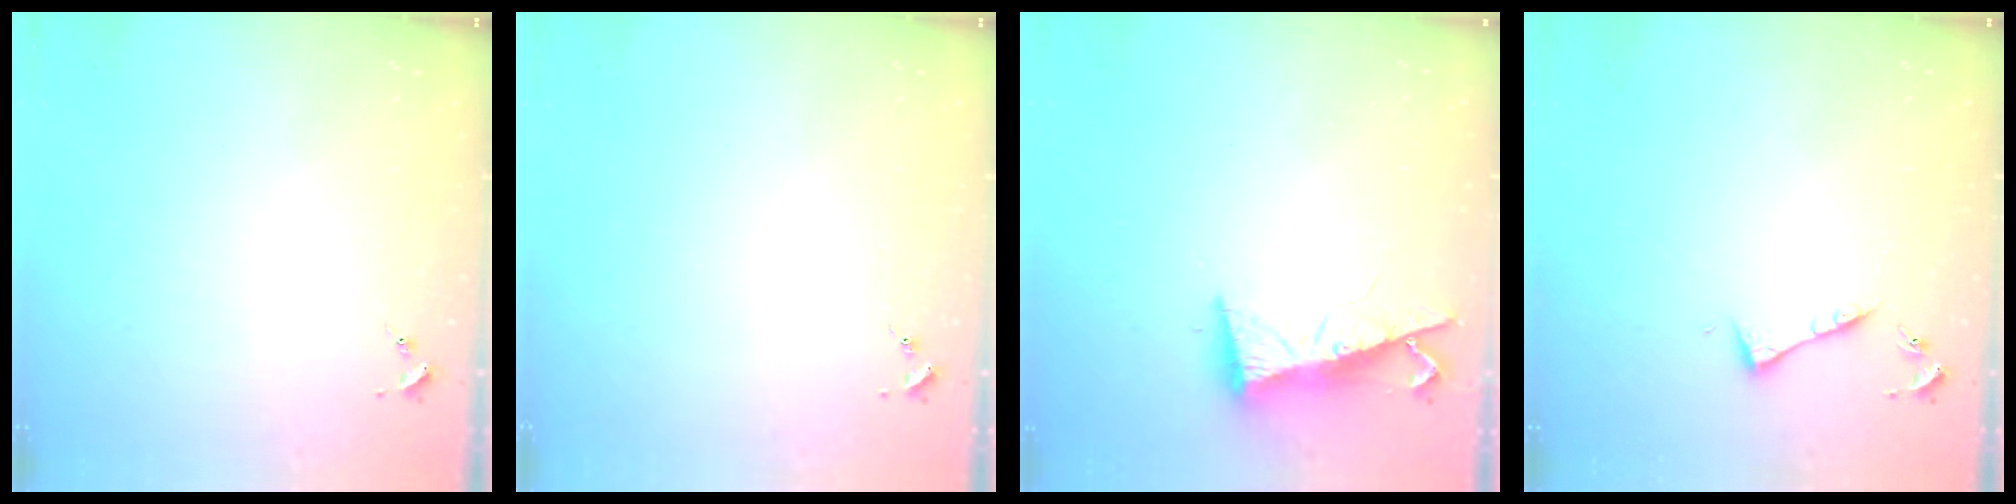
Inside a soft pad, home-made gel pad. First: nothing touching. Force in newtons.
{"total": 0.0}
{"total": 8.5, "press": 8.5, "slide": 1.0}
{"total": 4.2, "press": 4.1, "slide": 0.5}